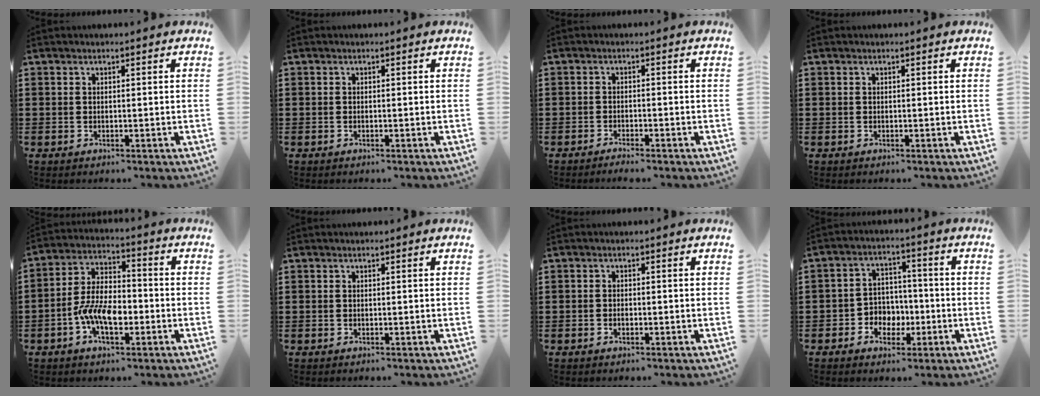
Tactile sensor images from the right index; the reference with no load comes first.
{"total": 0.0}
{"total": 1.3, "force": [-1.3, -0.1, 0.2], "torque": [-0.006, 0.002, -0.025]}
{"total": 0.0}
{"total": 8.3, "force": [-3.0, 4.4, 6.3], "torque": [-0.148, 0.000, -0.064]}
{"total": 0.0}
{"total": 0.8, "force": [-0.5, 0.4, 0.5], "torque": [-0.011, -0.003, -0.009]}
{"total": 4.8, "force": [-1.8, 4.2, 1.5], "torque": [-0.030, 0.009, -0.037]}